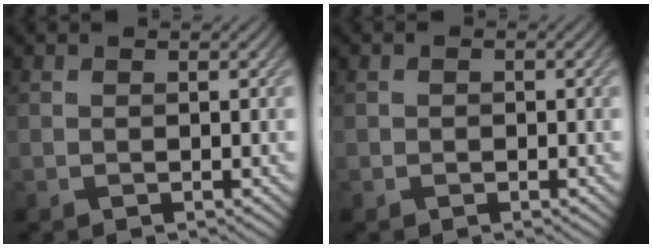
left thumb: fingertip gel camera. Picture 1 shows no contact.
{"total": 0.6, "force": [-0.2, 0.5, 0.1], "torque": [0.000, -0.004, -0.005]}